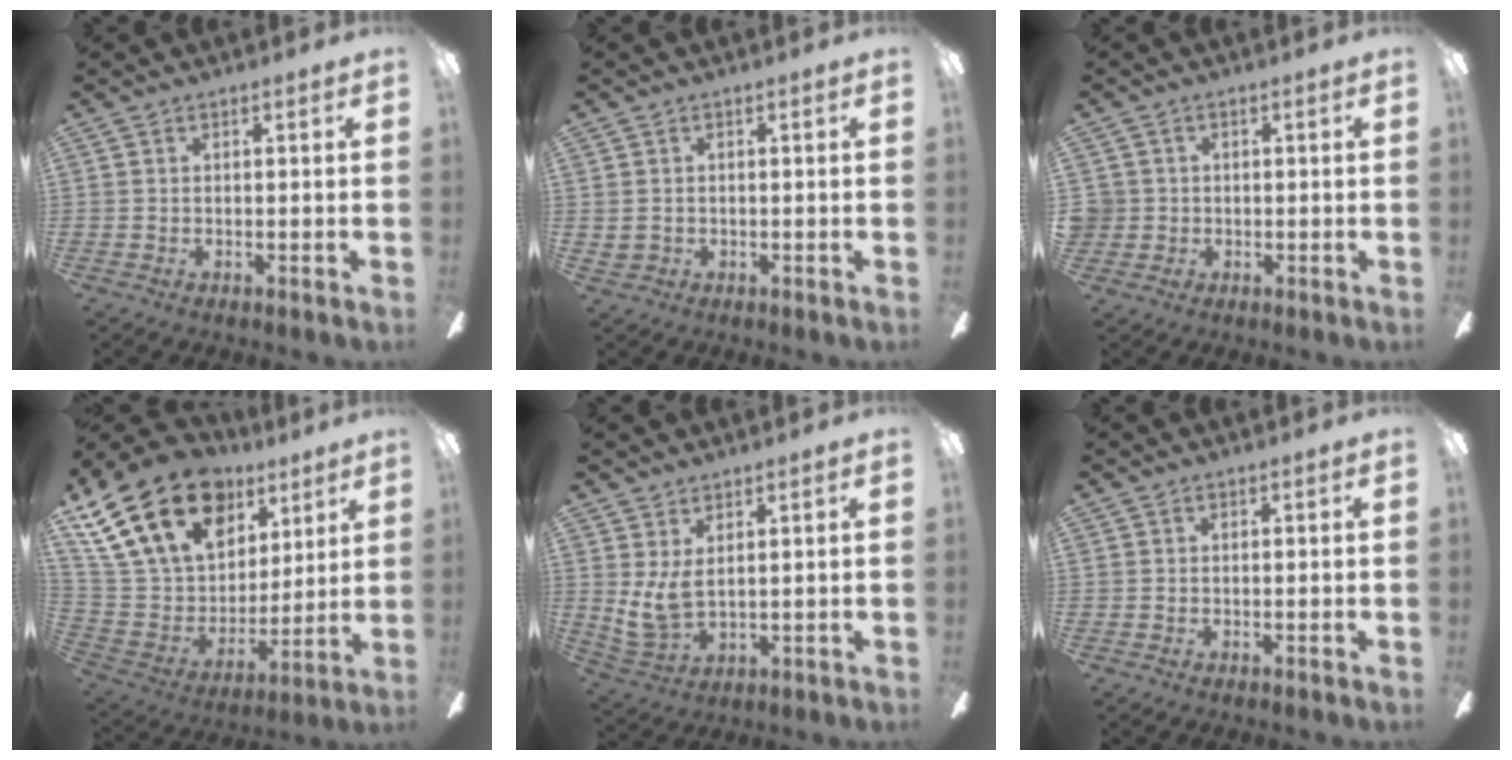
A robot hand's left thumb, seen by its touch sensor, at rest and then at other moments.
{"total": 1.5, "force": [0.2, 1.4, 0.3], "torque": [-0.007, 0.003, 0.002]}
{"total": 3.2, "force": [0.4, 3.2, 0.3], "torque": [-0.015, 0.007, 0.009]}
{"total": 26.1, "force": [14.7, 16.2, 14.3], "torque": [-0.288, -0.068, 0.282]}
{"total": 6.3, "force": [2.7, 3.3, 4.6], "torque": [-0.109, -0.014, 0.052]}
{"total": 0.0}